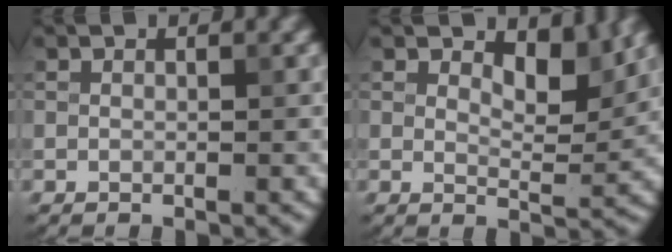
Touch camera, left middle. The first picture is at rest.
{"total": 3.7, "force": [2.4, 1.5, 2.4], "torque": [-0.037, -0.008, 0.031]}